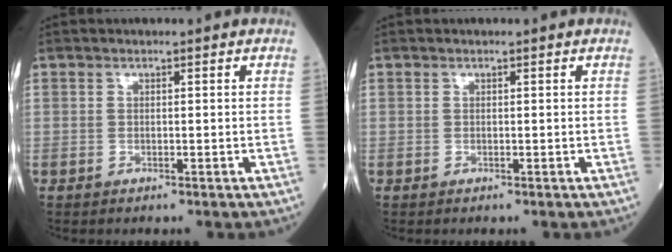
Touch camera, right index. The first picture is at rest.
{"total": 0.0}